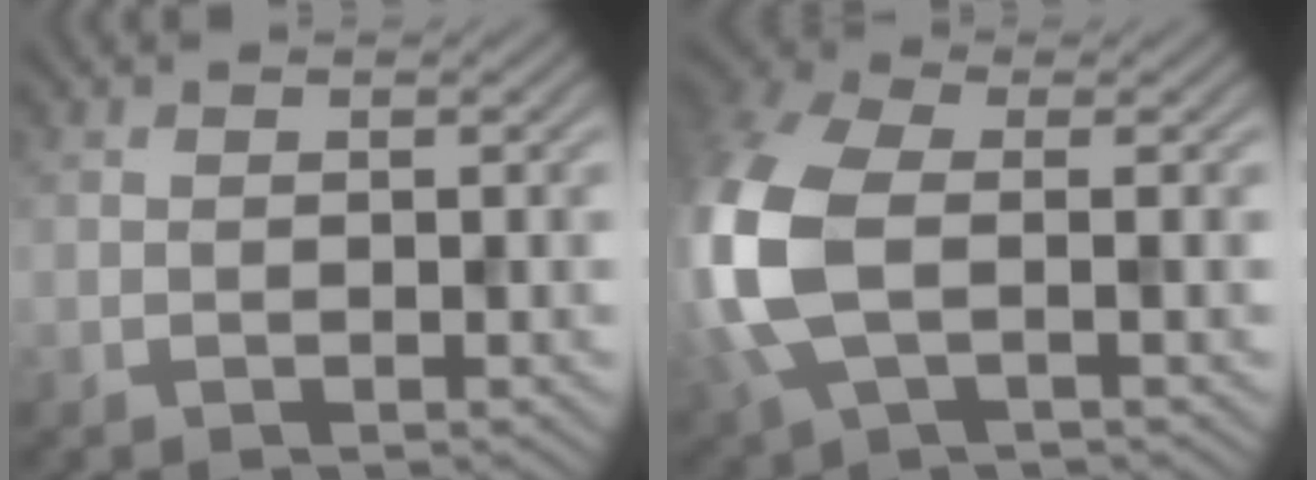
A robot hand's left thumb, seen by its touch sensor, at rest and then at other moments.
{"total": 11.7, "force": [-0.3, 6.8, 9.5], "torque": [-0.279, -0.004, -0.011]}